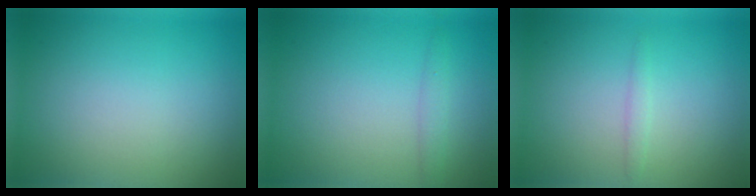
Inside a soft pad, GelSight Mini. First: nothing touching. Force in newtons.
{"total": 1.1, "press": 1.0, "slide": 0.1}
{"total": 0.7, "press": 0.7, "slide": 0.0}